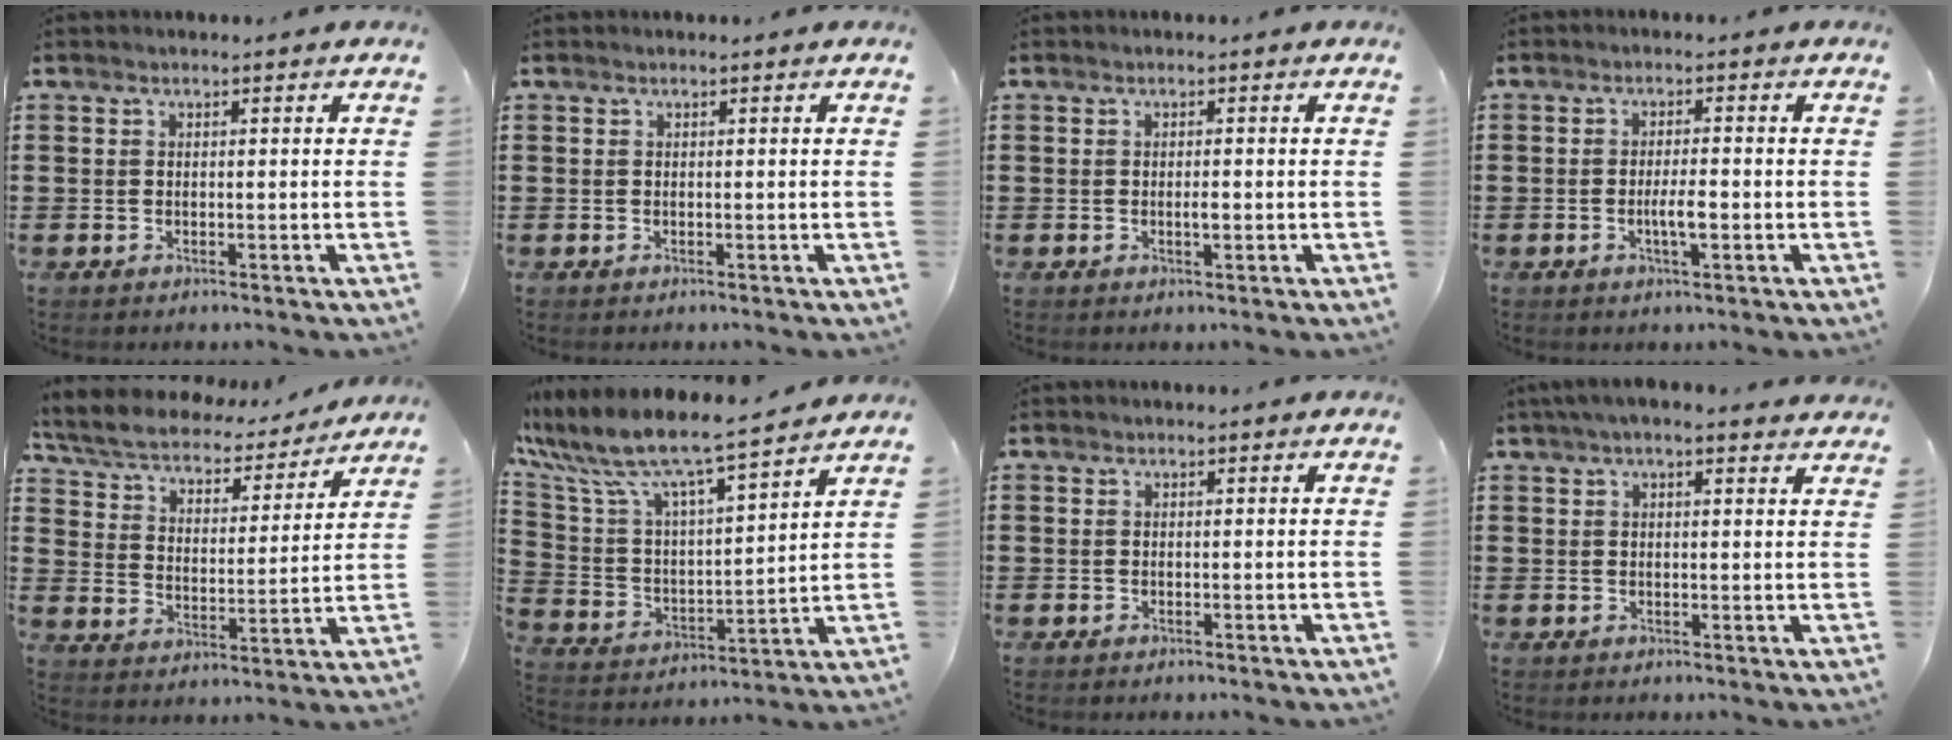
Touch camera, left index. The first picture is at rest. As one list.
[{"total": 0.0}, {"total": 1.4, "force": [-0.1, 0.4, 1.3], "torque": [-0.026, -0.002, -0.001]}, {"total": 3.3, "force": [-0.8, 0.7, 3.1], "torque": [-0.054, 0.001, -0.013]}, {"total": 5.1, "force": [4.8, 1.2, 1.5], "torque": [-0.054, -0.033, 0.077]}, {"total": 8.3, "force": [7.2, 0.9, 4.0], "torque": [-0.112, -0.054, 0.117]}, {"total": 0.0}, {"total": 3.0, "force": [2.4, 0.5, 1.8], "torque": [-0.041, 0.005, 0.043]}]